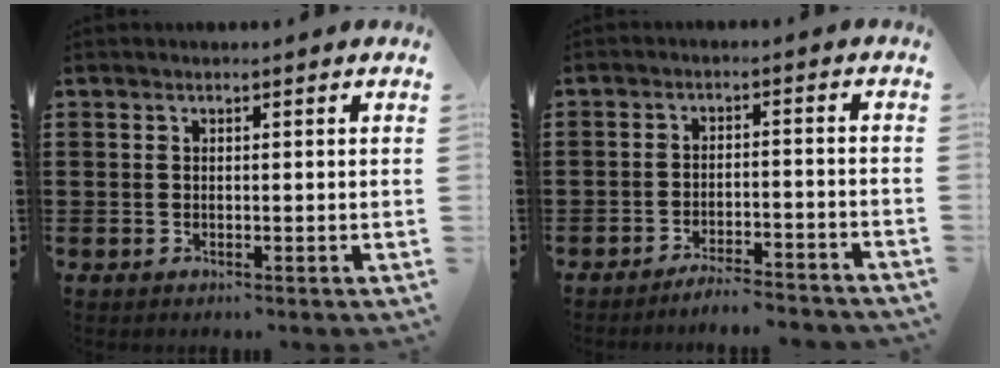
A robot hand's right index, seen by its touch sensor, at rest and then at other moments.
{"total": 3.7, "force": [-3.6, -0.1, 0.8], "torque": [-0.017, 0.000, -0.074]}